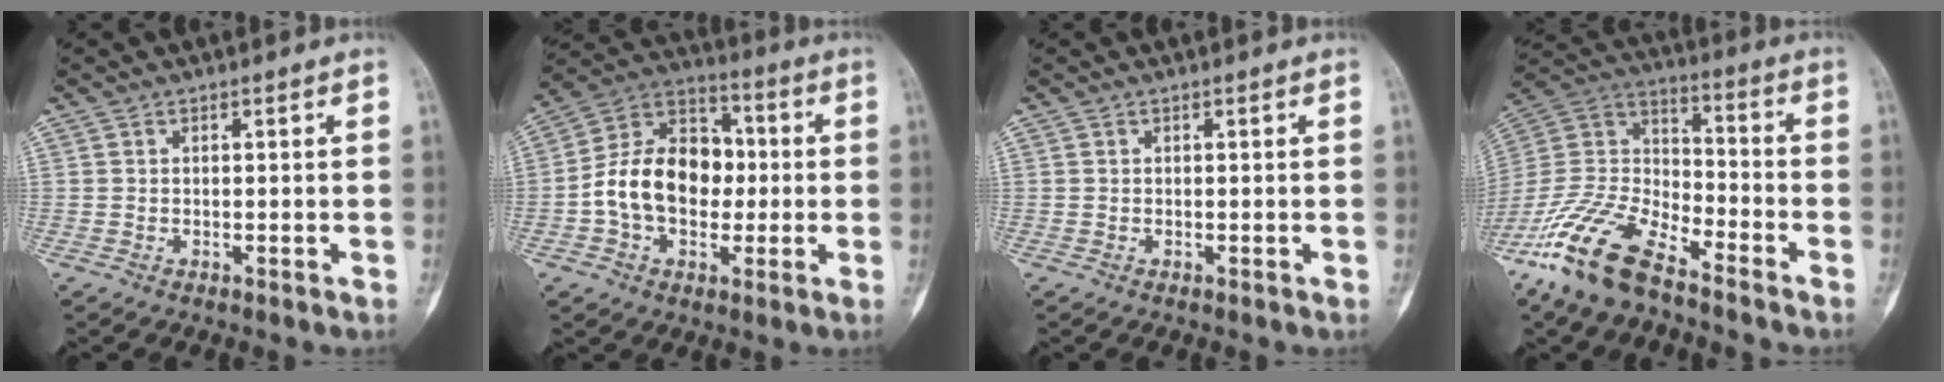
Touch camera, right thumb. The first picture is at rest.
{"total": 16.2, "force": [-1.4, 11.7, 11.1], "torque": [-0.157, 0.040, -0.029]}
{"total": 0.0}
{"total": 18.2, "force": [-12.9, 7.1, 10.7], "torque": [-0.211, 0.058, -0.250]}